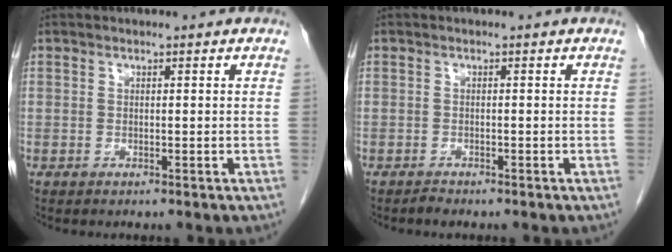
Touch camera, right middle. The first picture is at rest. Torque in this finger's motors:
{"motor_torque": [0.24, -0.05, -0.01, 0.00]}